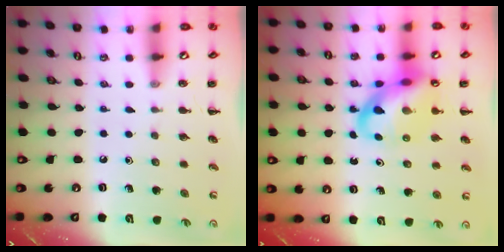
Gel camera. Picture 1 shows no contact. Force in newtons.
{"total": 15.2, "press": 14.7, "slide": 3.9}